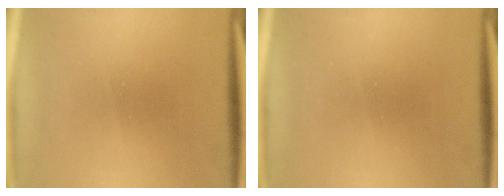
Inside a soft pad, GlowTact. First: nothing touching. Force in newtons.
{"total": 0.0}